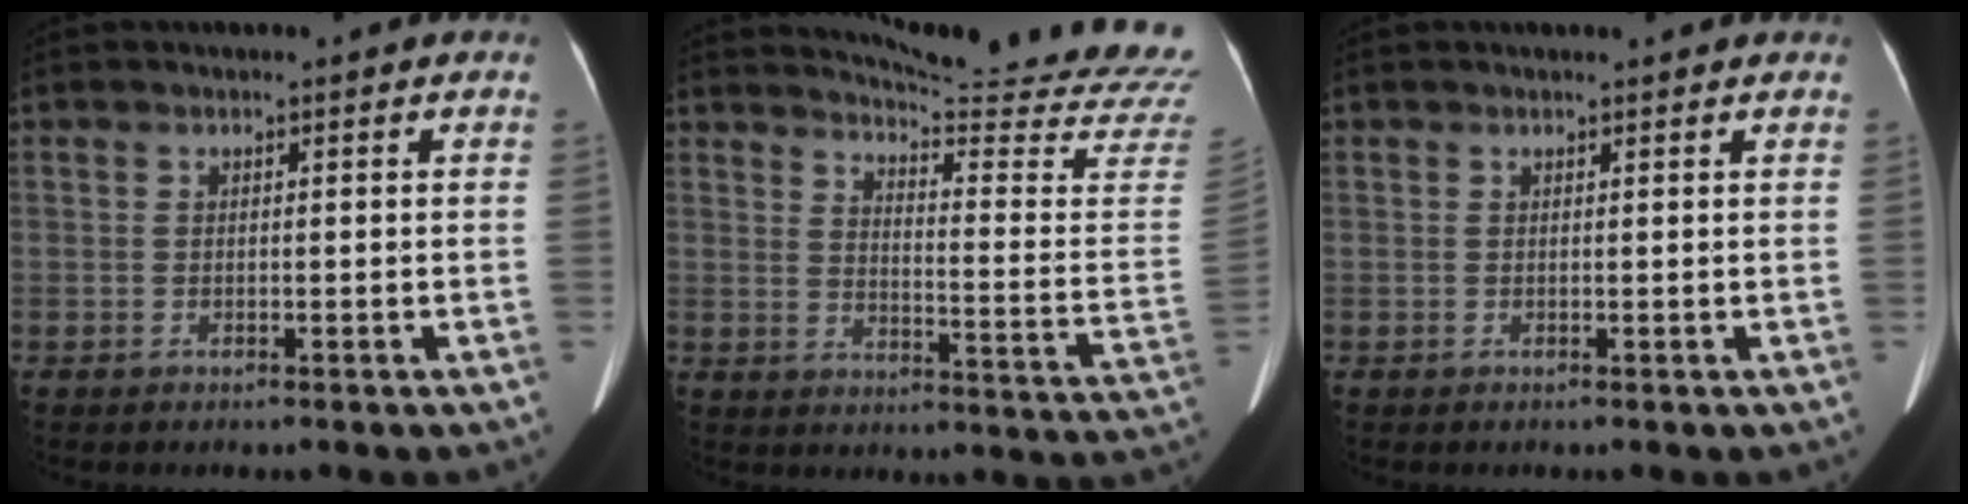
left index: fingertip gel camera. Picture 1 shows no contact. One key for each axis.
{"total": 23.6, "fx": 22.7, "fy": -1.1, "fz": 6.3, "tx": -0.093, "ty": -0.165, "tz": 0.258}
{"total": 2.1, "fx": 2.0, "fy": 0.3, "fz": 0.6, "tx": -0.009, "ty": 0.010, "tz": 0.020}